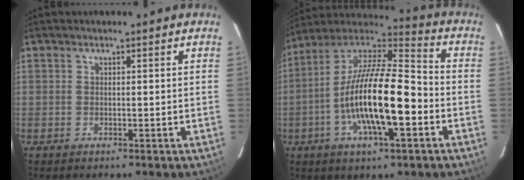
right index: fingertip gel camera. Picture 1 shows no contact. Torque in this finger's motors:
{"motor_torque": [2.14, 0.00, 1.05, 0.21]}